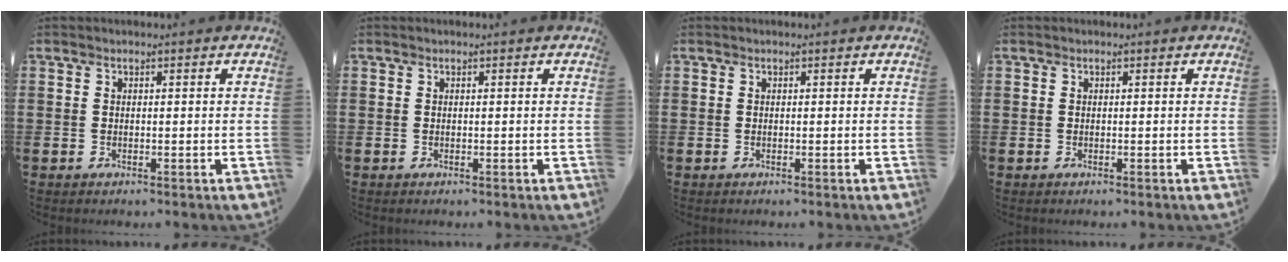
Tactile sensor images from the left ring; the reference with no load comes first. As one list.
[{"total": 0.0}, {"total": 0.0}, {"total": 0.0}]